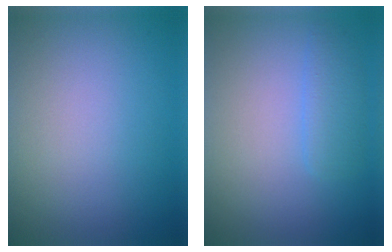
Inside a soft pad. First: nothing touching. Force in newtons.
{"total": 1.9, "press": 1.9, "slide": 0.2}